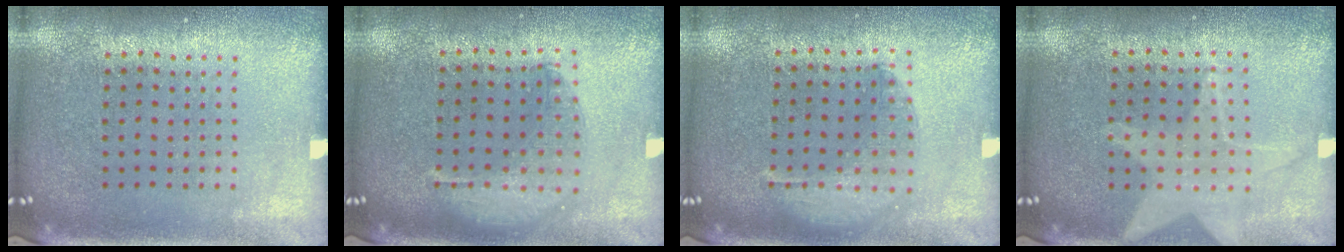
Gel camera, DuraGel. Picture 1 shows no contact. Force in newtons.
{"total": 1.4, "press": 1.3, "slide": 0.5}
{"total": 1.4, "press": 1.4, "slide": 0.4}
{"total": 0.6, "press": 0.5, "slide": 0.2}